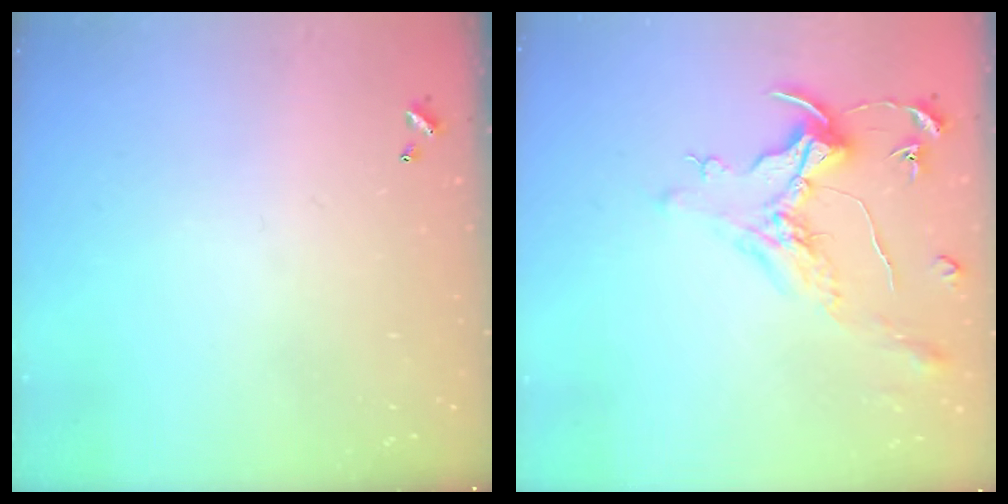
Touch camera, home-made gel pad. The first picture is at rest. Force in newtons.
{"total": 1.6, "press": 1.4, "slide": 0.7}